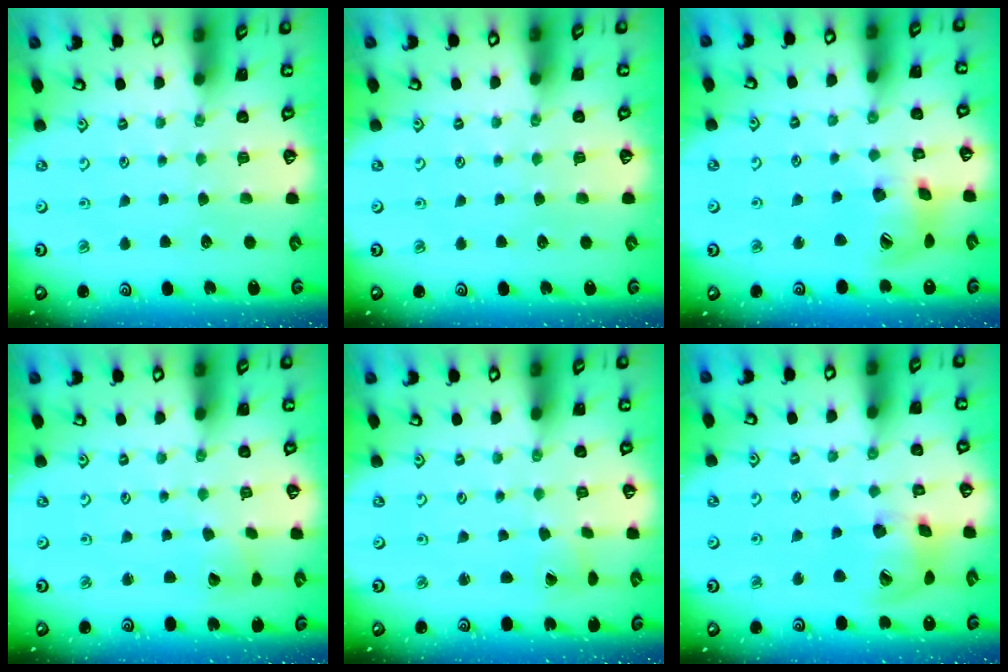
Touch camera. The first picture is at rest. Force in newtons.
{"total": 0.0}
{"total": 15.4, "press": 15.2, "slide": 2.2}
{"total": 2.1, "press": 2.1, "slide": 0.3}
{"total": 2.5, "press": 2.5, "slide": 0.1}
{"total": 16.9, "press": 16.8, "slide": 2.5}